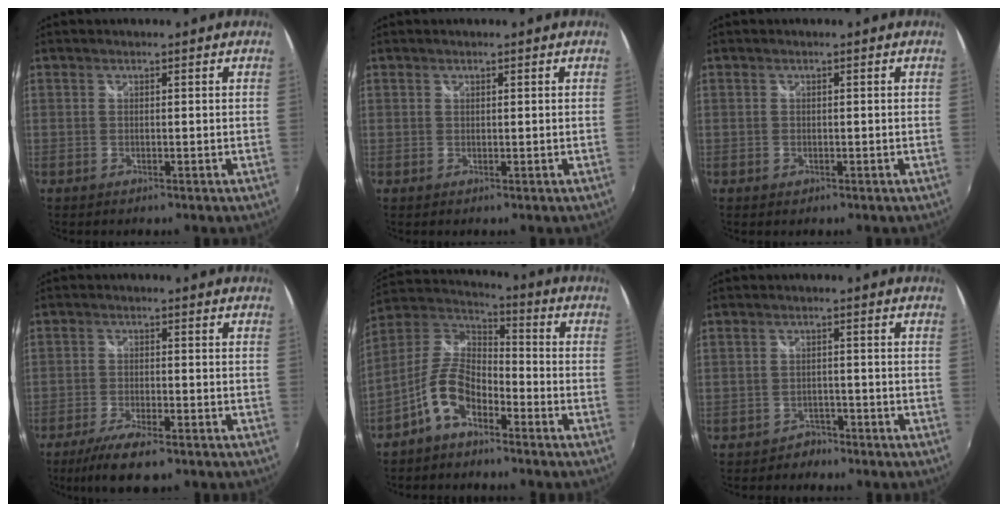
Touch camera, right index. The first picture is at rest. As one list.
[{"total": 0.6, "force": [0.1, 0.6, 0.0], "torque": [0.003, 0.002, 0.001]}, {"total": 0.7, "force": [-0.3, 0.7, 0.2], "torque": [-0.001, -0.003, -0.004]}, {"total": 8.5, "force": [-6.1, 2.1, 5.5], "torque": [-0.132, -0.023, -0.111]}, {"total": 10.4, "force": [-5.6, 5.4, 6.9], "torque": [-0.149, 0.015, -0.111]}, {"total": 3.3, "force": [-2.6, 2.0, 0.0], "torque": [-0.006, 0.005, -0.042]}]